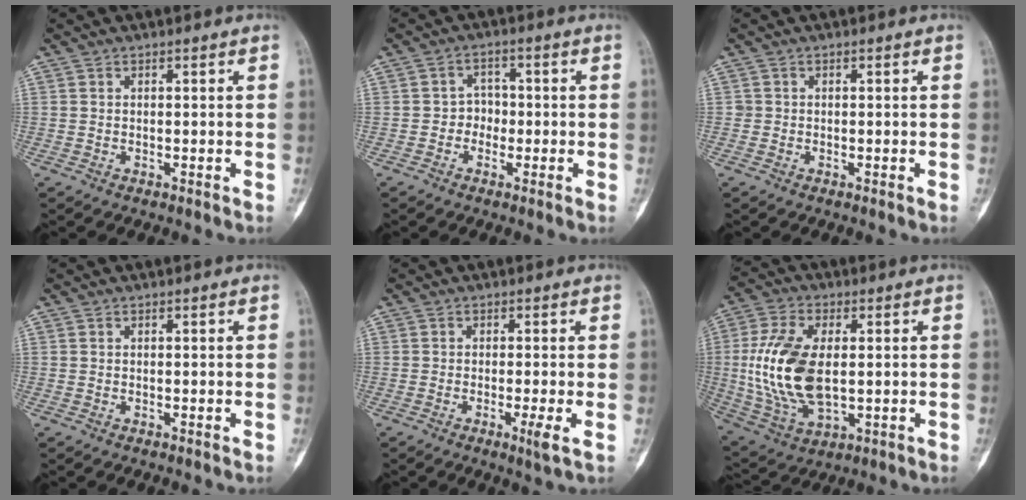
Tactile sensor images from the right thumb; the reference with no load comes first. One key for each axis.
{"total": 3.4, "fx": -0.9, "fy": 3.1, "fz": 1.3, "tx": 0.012, "ty": 0.012, "tz": -0.025}
{"total": 0.7, "fx": -0.1, "fy": 0.7, "fz": 0.0, "tx": 0.004, "ty": 0.005, "tz": -0.002}
{"total": 0.0}
{"total": 2.8, "fx": -0.9, "fy": -0.1, "fz": 2.6, "tx": -0.052, "ty": -0.009, "tz": -0.018}
{"total": 17.1, "fx": 0.6, "fy": 9.5, "fz": 14.3, "tx": -0.294, "ty": -0.008, "tz": 0.022}